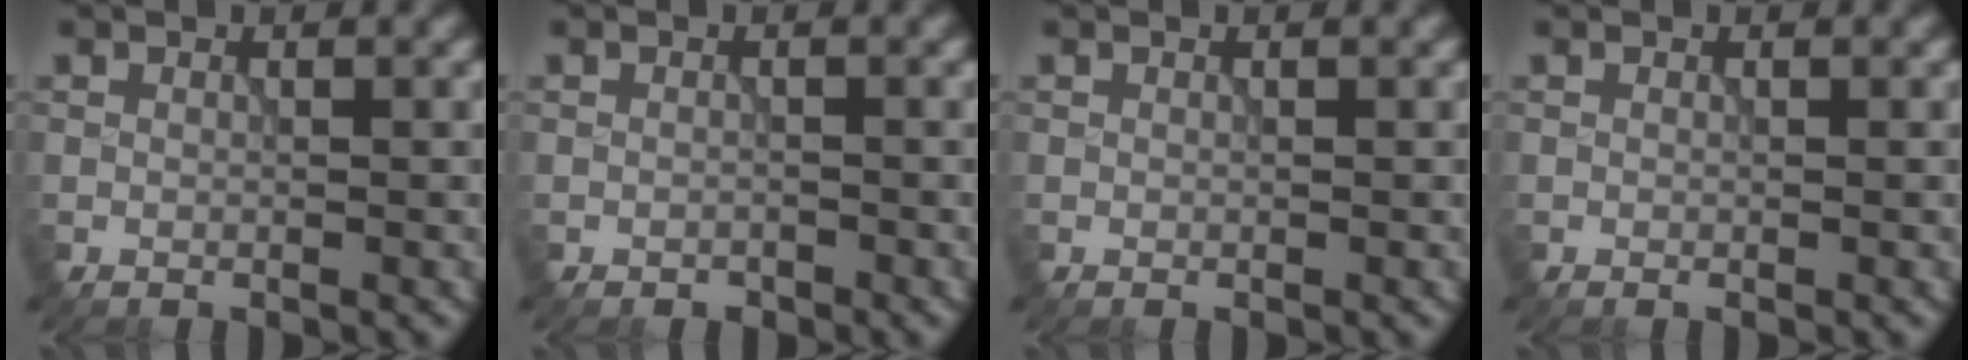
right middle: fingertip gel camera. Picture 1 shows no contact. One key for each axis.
{"total": 0.6, "fx": -0.5, "fy": 0.3, "fz": 0.1, "tx": 0.000, "ty": -0.002, "tz": -0.008}
{"total": 0.0}
{"total": 0.0}